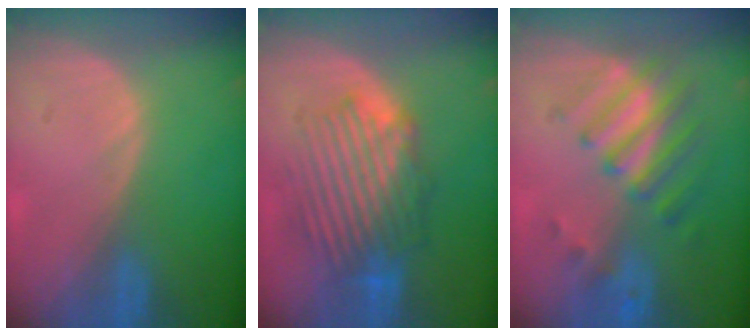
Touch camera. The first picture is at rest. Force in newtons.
{"total": 8.9, "press": 8.6, "slide": 2.2}
{"total": 7.7, "press": 6.9, "slide": 3.4}